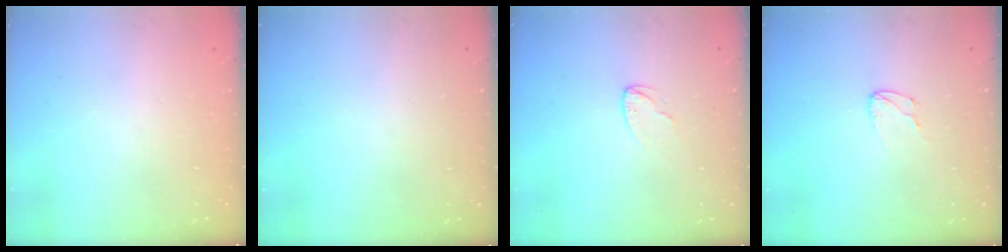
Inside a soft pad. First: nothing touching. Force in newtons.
{"total": 0.0}
{"total": 3.0, "press": 3.0, "slide": 0.3}
{"total": 3.3, "press": 3.3, "slide": 0.3}